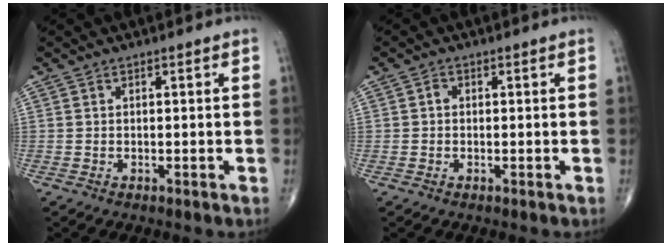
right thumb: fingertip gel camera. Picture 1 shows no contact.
{"total": 1.0, "force": [0.1, 0.9, 0.4], "torque": [-0.001, 0.003, -0.001]}